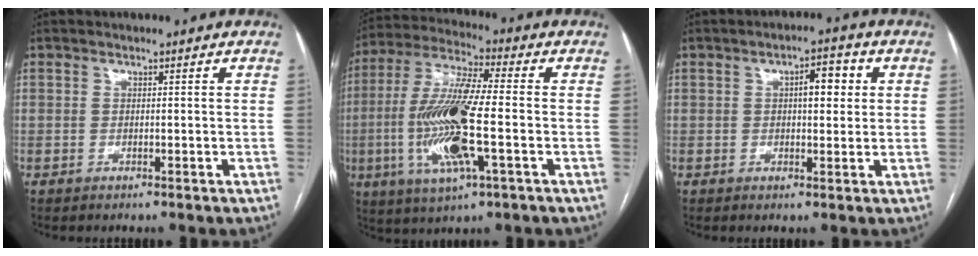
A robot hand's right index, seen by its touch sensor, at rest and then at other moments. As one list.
[{"total": 16.1, "force": [-3.2, 2.3, 15.6], "torque": [-0.330, -0.010, -0.059]}, {"total": 4.8, "force": [1.1, 1.8, 4.4], "torque": [-0.065, 0.012, 0.014]}]